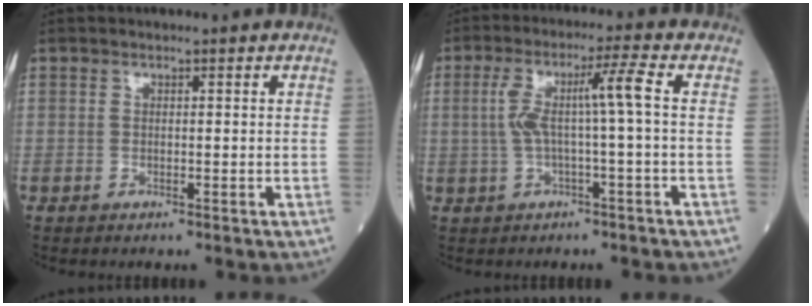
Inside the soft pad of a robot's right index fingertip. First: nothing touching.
{"total": 6.6, "force": [0.3, -0.6, 6.6], "torque": [-0.132, 0.021, 0.010]}